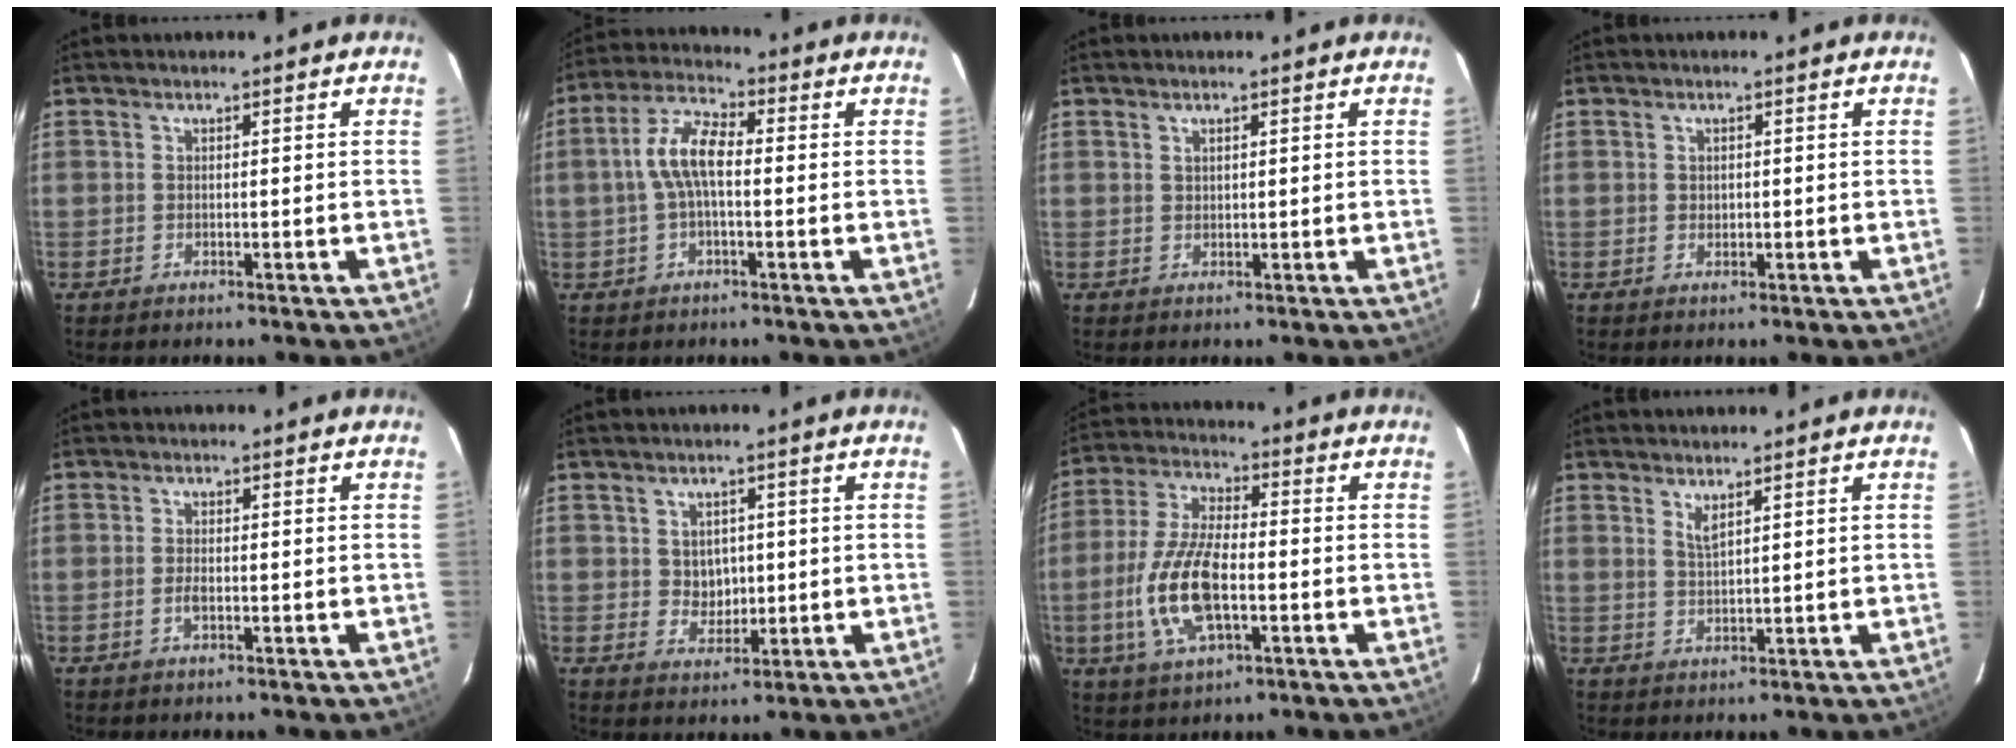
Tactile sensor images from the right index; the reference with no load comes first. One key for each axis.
{"total": 7.9, "fx": -0.2, "fy": 3.3, "fz": 7.2, "tx": -0.149, "ty": 0.020, "tz": -0.007}
{"total": 0.9, "fx": 0.6, "fy": 0.4, "fz": 0.4, "tx": -0.006, "ty": 0.002, "tz": 0.013}
{"total": 0.9, "fx": 0.1, "fy": 0.9, "fz": 0.2, "tx": 0.000, "ty": 0.001, "tz": 0.004}
{"total": 1.9, "fx": -0.7, "fy": 0.8, "fz": 1.5, "tx": -0.033, "ty": 0.000, "tz": -0.013}
{"total": 4.1, "fx": 0.5, "fy": 3.7, "fz": 1.7, "tx": -0.024, "ty": 0.004, "tz": 0.016}
{"total": 13.8, "fx": -3.2, "fy": 5.7, "fz": 12.1, "tx": -0.261, "ty": -0.001, "tz": -0.061}
{"total": 2.0, "fx": 1.5, "fy": 0.2, "fz": 1.4, "tx": -0.026, "ty": -0.004, "tz": 0.025}